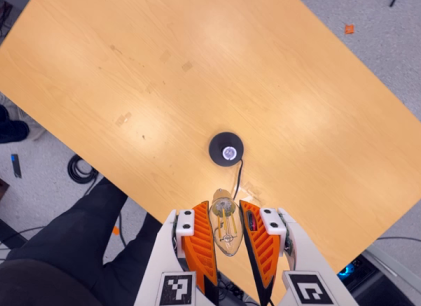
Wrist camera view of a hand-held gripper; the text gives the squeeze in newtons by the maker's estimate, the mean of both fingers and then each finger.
{"total": 13.3, "left": 13.8, "right": 12.8}